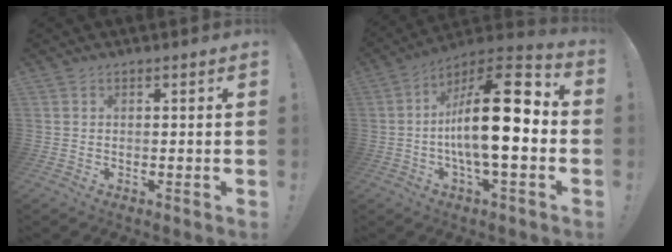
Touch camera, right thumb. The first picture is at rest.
{"total": 22.2, "force": [-1.0, 7.6, 20.8], "torque": [-0.342, 0.006, -0.022]}